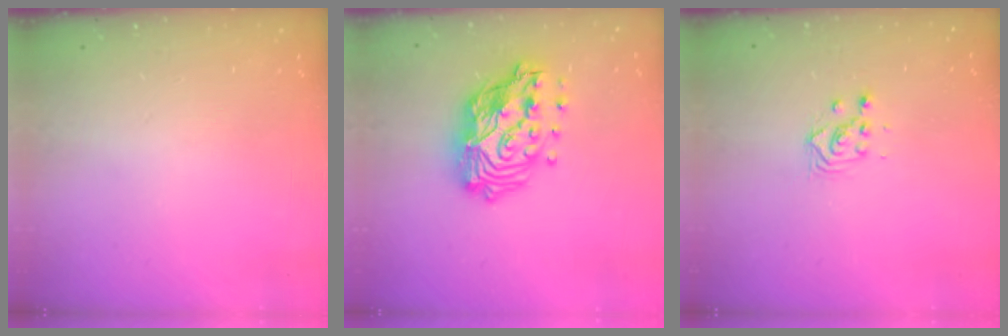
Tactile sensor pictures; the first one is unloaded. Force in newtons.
{"total": 18.6, "press": 18.5, "slide": 1.9}
{"total": 2.8, "press": 2.8, "slide": 0.1}